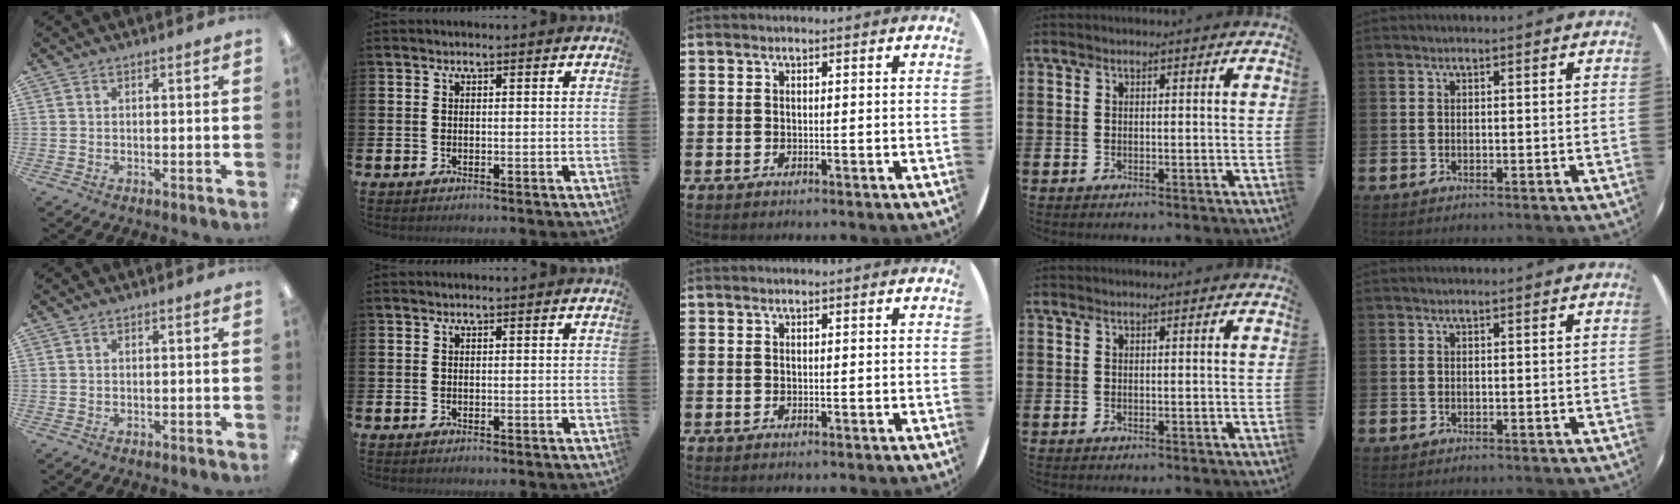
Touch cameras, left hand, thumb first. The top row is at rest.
{}